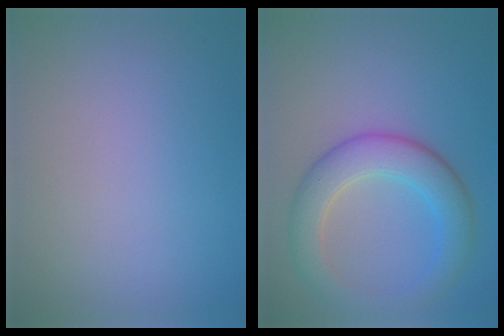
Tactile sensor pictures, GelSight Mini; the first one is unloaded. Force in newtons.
{"total": 5.6, "press": 5.6, "slide": 0.3}